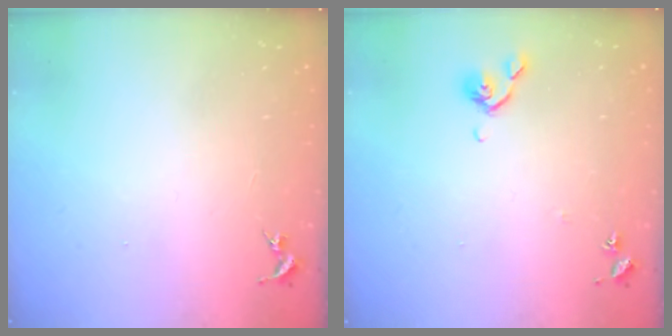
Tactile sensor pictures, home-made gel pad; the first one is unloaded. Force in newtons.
{"total": 5.6, "press": 5.6, "slide": 0.9}